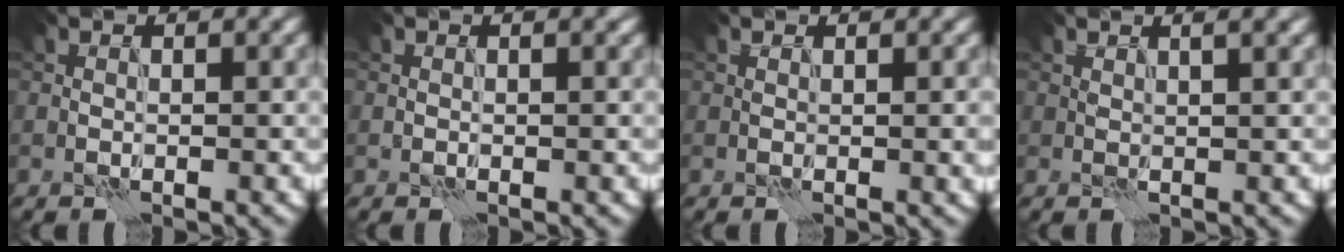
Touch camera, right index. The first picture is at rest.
{"total": 1.4, "force": [0.7, 0.6, 1.0], "torque": [-0.005, 0.002, 0.004]}
{"total": 1.0, "force": [0.4, 0.4, 0.8], "torque": [-0.004, 0.000, 0.007]}
{"total": 2.9, "force": [1.6, 1.0, 2.2], "torque": [-0.014, 0.008, 0.005]}